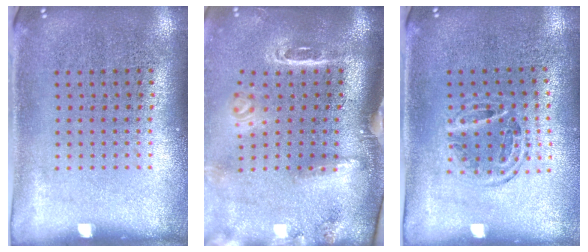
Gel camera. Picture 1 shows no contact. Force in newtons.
{"total": 3.2, "press": 2.2, "slide": 2.3}
{"total": 1.1, "press": 1.0, "slide": 0.4}